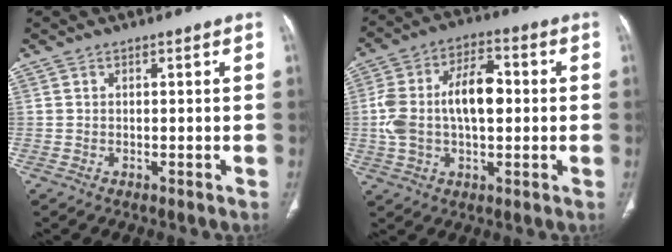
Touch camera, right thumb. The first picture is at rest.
{"total": 14.4, "force": [0.5, 8.0, 11.9], "torque": [-0.220, 0.032, 0.006]}